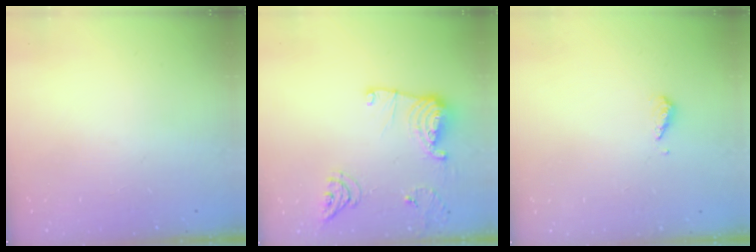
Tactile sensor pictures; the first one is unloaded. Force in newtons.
{"total": 12.9, "press": 12.9, "slide": 0.7}
{"total": 4.4, "press": 4.4, "slide": 0.5}